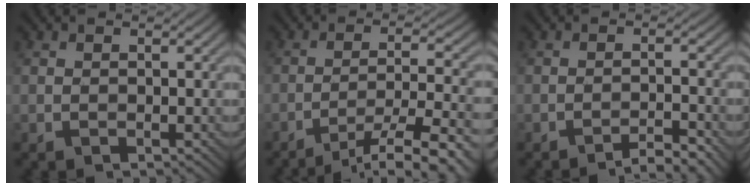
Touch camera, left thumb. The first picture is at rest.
{"total": 11.7, "force": [-8.5, 2.2, 7.6], "torque": [-0.124, 0.002, -0.120]}
{"total": 3.5, "force": [-2.8, 0.3, 2.1], "torque": [-0.030, 0.011, -0.049]}